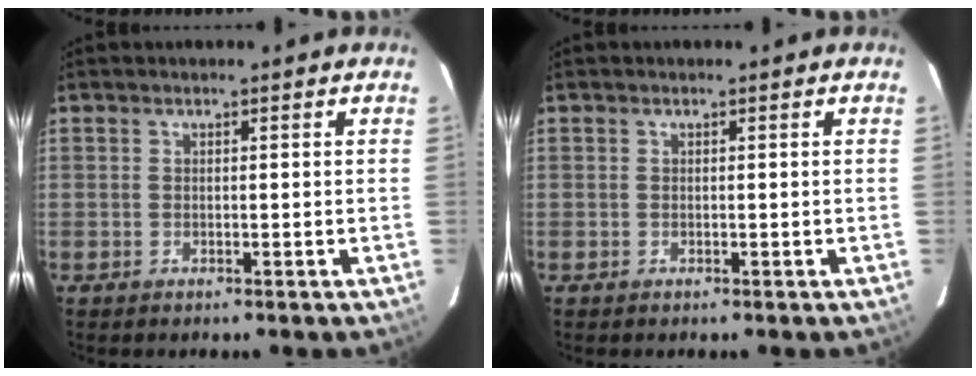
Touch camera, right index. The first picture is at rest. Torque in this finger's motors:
{"motor_torque": [0.00, 0.00, 0.04, 0.00]}